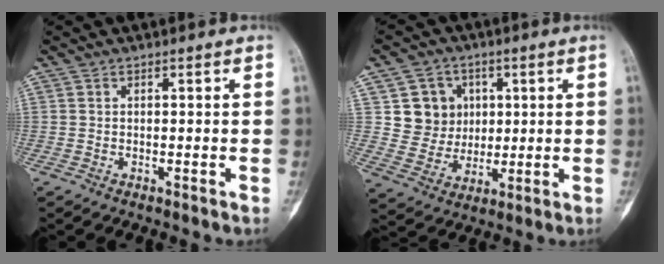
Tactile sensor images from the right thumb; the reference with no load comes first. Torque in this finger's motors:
{"motor_torque": [0.76, 0.53, 0.30, -0.16, 0.01]}